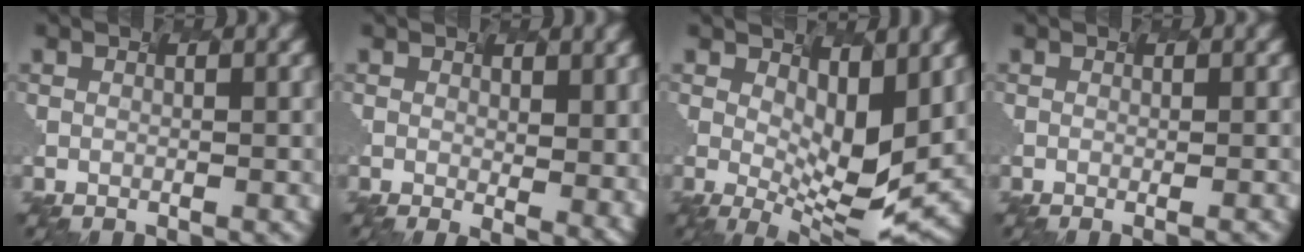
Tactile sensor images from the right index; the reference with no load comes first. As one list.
[{"total": 1.8, "force": [0.3, 0.0, 1.8], "torque": [-0.033, -0.021, 0.042]}, {"total": 4.6, "force": [0.3, 0.9, 4.5], "torque": [-0.105, -0.027, 0.040]}, {"total": 1.2, "force": [-0.4, 0.1, 1.1], "torque": [-0.007, 0.006, -0.001]}]